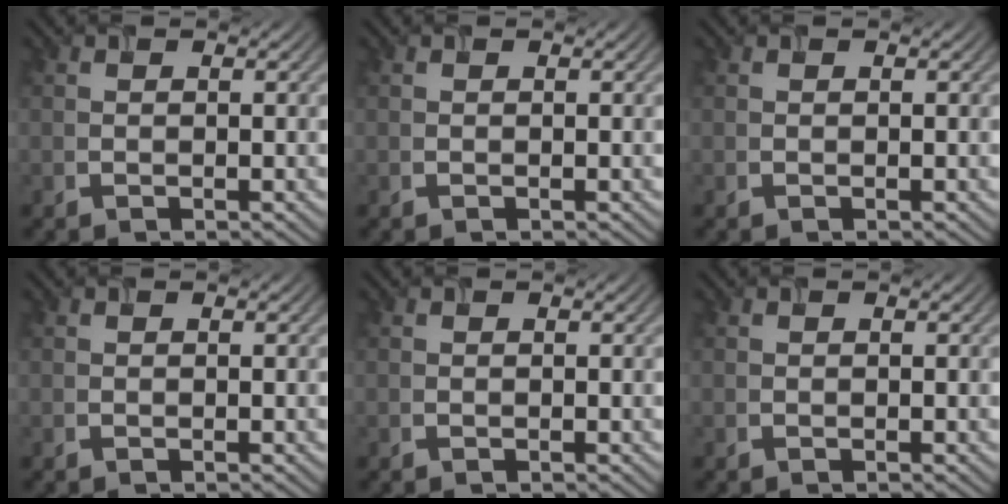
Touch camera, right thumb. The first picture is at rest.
{"total": 0.0}
{"total": 0.0}
{"total": 0.0}
{"total": 0.0}
{"total": 0.0}